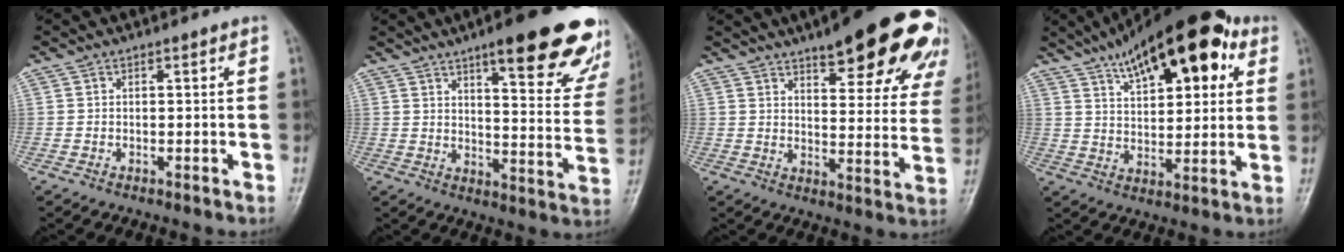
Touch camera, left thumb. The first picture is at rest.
{"total": 23.4, "force": [15.2, 5.9, 16.8], "torque": [-0.177, -0.059, 0.192]}
{"total": 25.1, "force": [16.3, 7.8, 17.4], "torque": [-0.187, -0.052, 0.199]}
{"total": 21.6, "force": [10.5, 9.1, 16.5], "torque": [-0.219, -0.008, 0.163]}